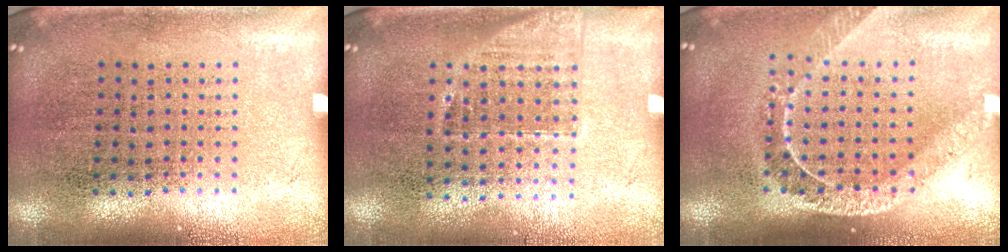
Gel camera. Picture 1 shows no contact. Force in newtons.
{"total": 1.2, "press": 1.0, "slide": 0.8}
{"total": 1.7, "press": 1.4, "slide": 1.0}